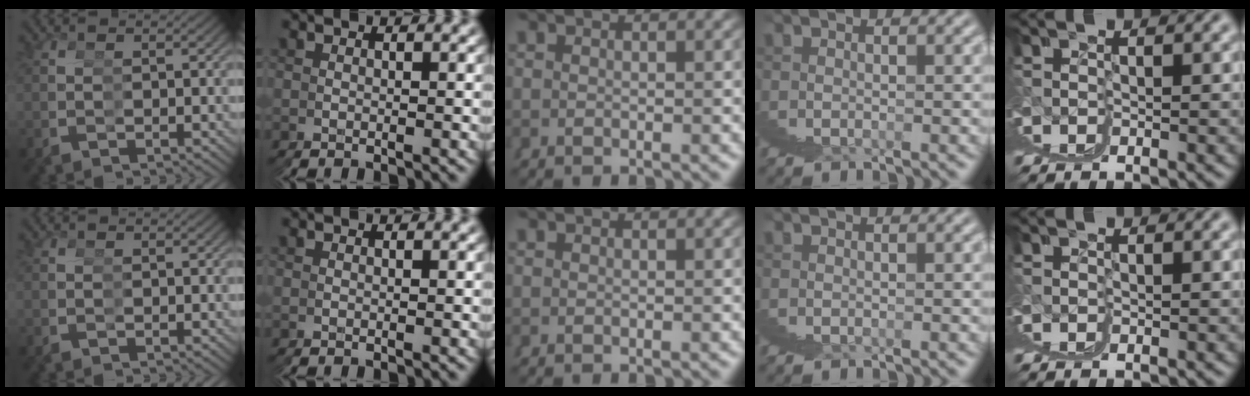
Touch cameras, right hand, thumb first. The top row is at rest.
{}